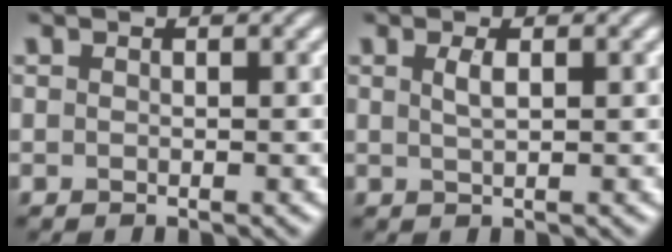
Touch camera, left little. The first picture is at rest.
{"total": 1.4, "force": [0.5, 0.4, 1.2], "torque": [-0.025, 0.003, 0.008]}